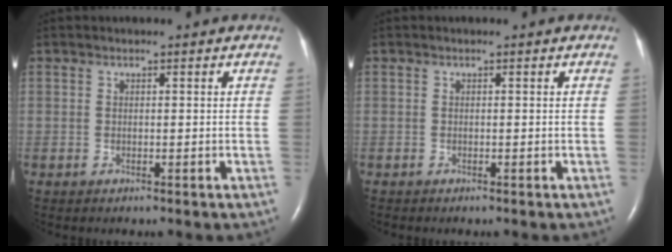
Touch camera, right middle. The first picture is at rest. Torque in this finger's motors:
{"motor_torque": [-0.32, 0.06, 0.00, -0.01]}